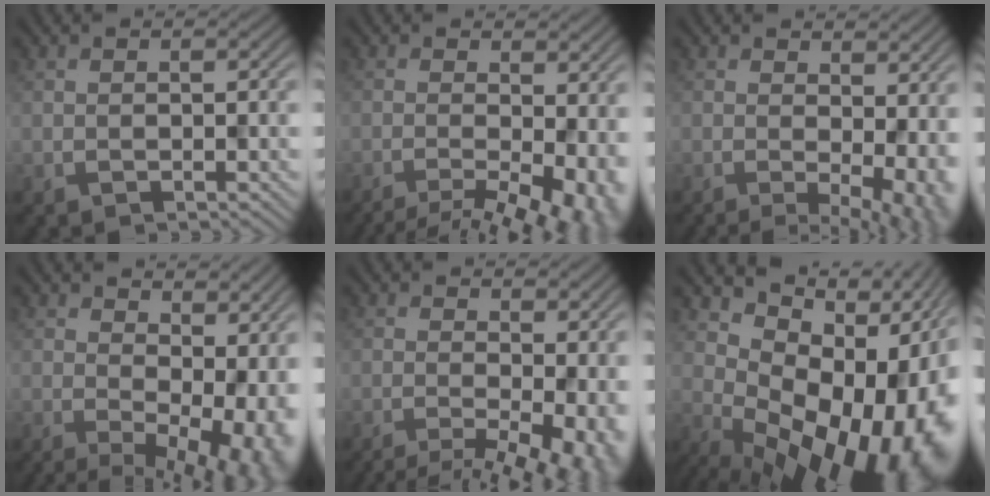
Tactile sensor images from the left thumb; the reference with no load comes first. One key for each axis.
{"total": 8.2, "fx": -3.3, "fy": 2.6, "fz": 7.1, "tx": -0.084, "ty": -0.014, "tz": -0.030}
{"total": 6.9, "fx": 0.1, "fy": 2.5, "fz": 6.4, "tx": -0.069, "ty": -0.005, "tz": 0.018}
{"total": 11.8, "fx": 0.7, "fy": 6.1, "fz": 10.0, "tx": -0.117, "ty": -0.017, "tz": 0.051}
{"total": 8.7, "fx": -2.5, "fy": 3.0, "fz": 7.8, "tx": -0.084, "ty": -0.007, "tz": -0.018}
{"total": 17.3, "fx": -0.6, "fy": 10.3, "fz": 13.9, "tx": -0.161, "ty": -0.032, "tz": 0.029}